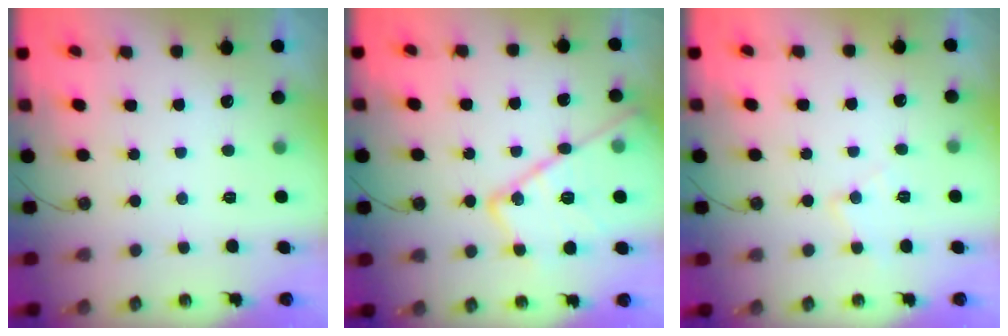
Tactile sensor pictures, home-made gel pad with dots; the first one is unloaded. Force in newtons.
{"total": 19.8, "press": 19.7, "slide": 1.7}
{"total": 7.4, "press": 7.4, "slide": 0.7}